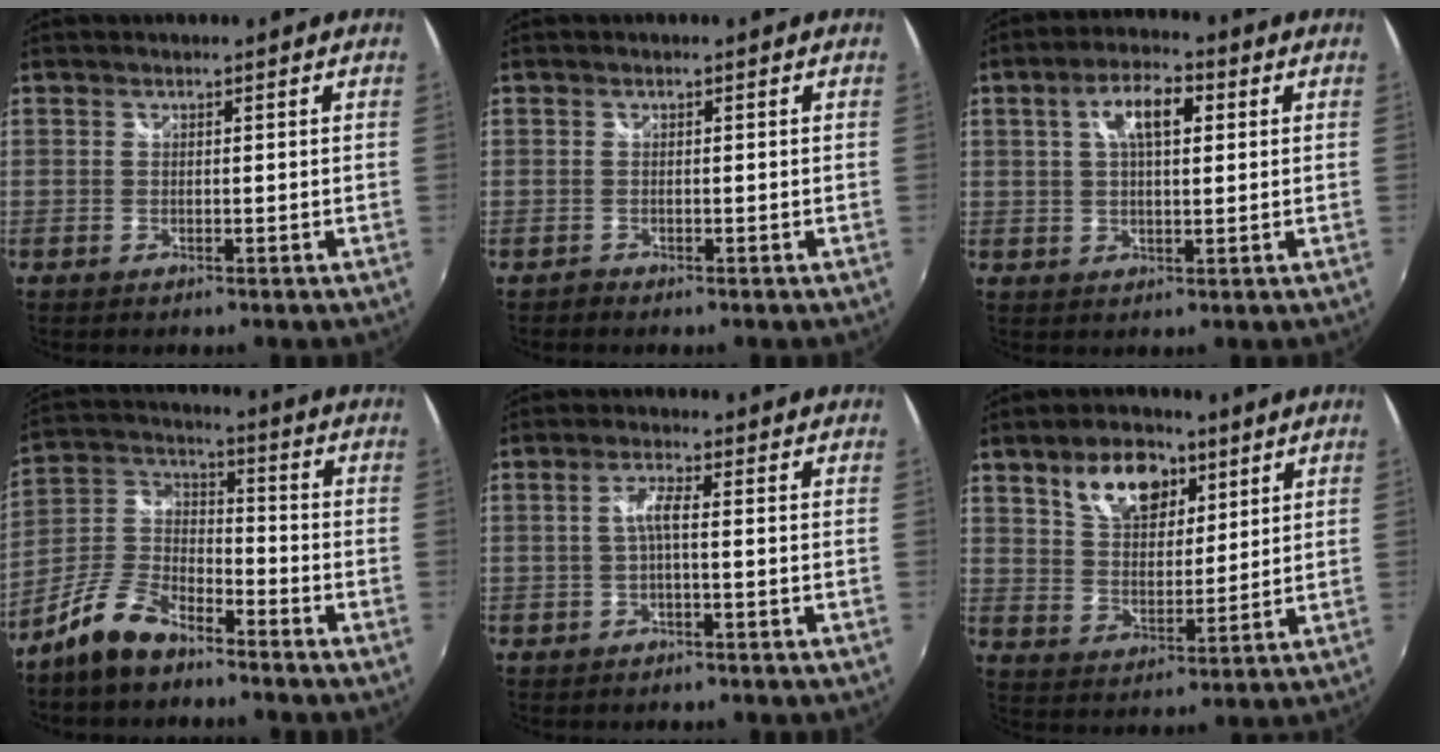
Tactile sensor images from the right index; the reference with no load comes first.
{"total": 0.8, "force": [-0.7, 0.3, -0.2], "torque": [0.002, 0.001, -0.015]}
{"total": 7.4, "force": [2.2, 3.1, 6.4], "torque": [-0.114, 0.018, 0.037]}
{"total": 10.6, "force": [-7.4, 4.6, 6.0], "torque": [-0.141, 0.015, -0.145]}
{"total": 2.8, "force": [-0.6, 0.2, 2.8], "torque": [-0.056, 0.006, -0.009]}
{"total": 11.1, "force": [6.1, 6.3, 6.8], "torque": [-0.118, 0.019, 0.109]}